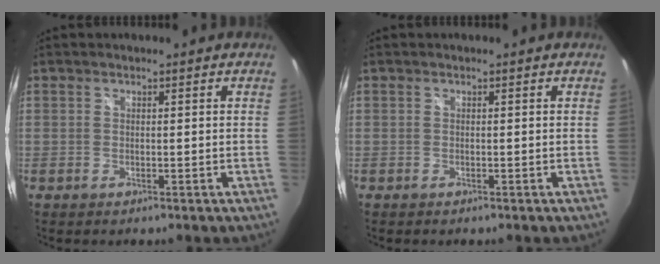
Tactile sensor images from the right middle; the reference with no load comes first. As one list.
[{"total": 0.0}]